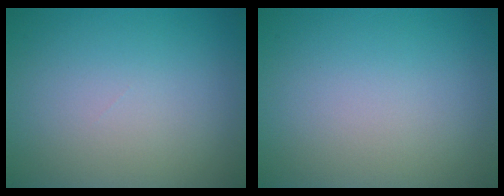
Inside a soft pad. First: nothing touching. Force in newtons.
{"total": 0.0}